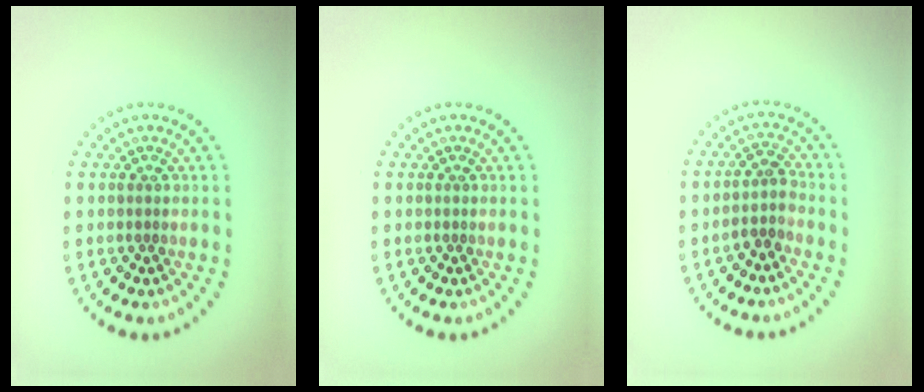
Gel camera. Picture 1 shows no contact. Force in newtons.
{"total": 0.0}
{"total": 1.9, "press": 1.5, "slide": 1.1}